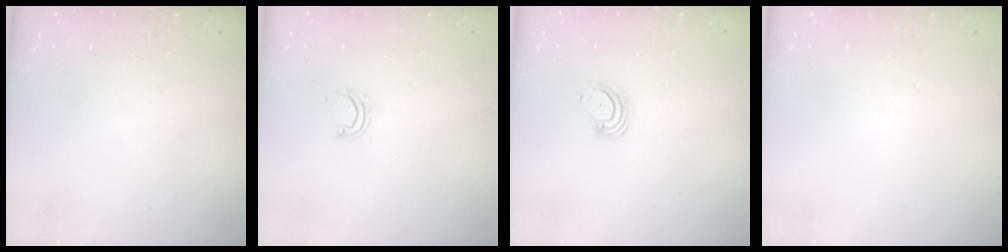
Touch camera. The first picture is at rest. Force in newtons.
{"total": 4.5, "press": 4.4, "slide": 0.4}
{"total": 3.4, "press": 3.4, "slide": 0.3}
{"total": 0.0}